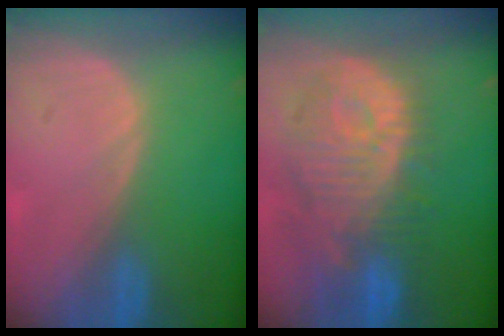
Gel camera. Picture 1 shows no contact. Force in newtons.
{"total": 12.3, "press": 11.1, "slide": 5.2}